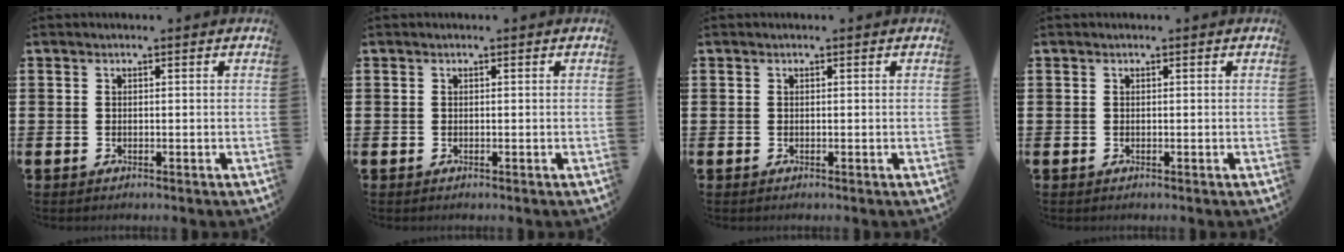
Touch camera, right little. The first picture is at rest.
{"total": 0.0}
{"total": 0.0}
{"total": 0.0}